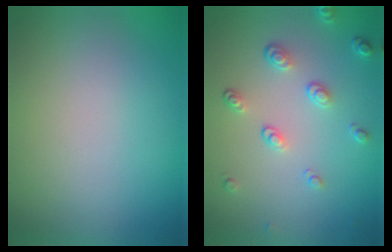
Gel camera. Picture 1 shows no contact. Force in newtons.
{"total": 2.6, "press": 1.7, "slide": 2.0}